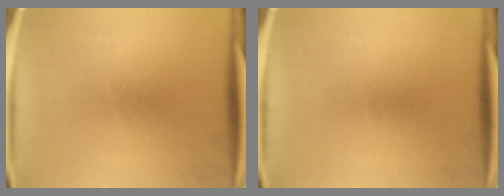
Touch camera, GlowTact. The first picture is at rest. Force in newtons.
{"total": 0.0}